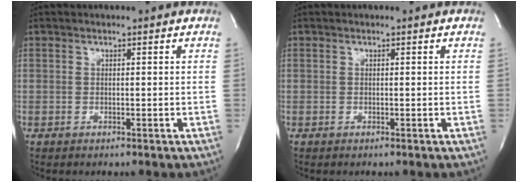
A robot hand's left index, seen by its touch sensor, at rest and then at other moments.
{"total": 0.0}